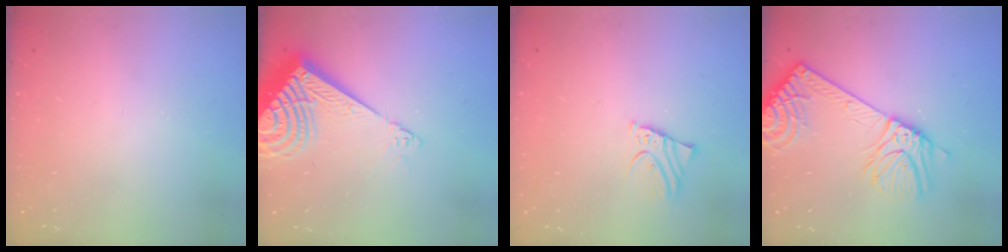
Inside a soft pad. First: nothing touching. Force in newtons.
{"total": 13.4, "press": 13.3, "slide": 1.8}
{"total": 2.2, "press": 2.2, "slide": 0.1}
{"total": 16.6, "press": 16.2, "slide": 4.0}